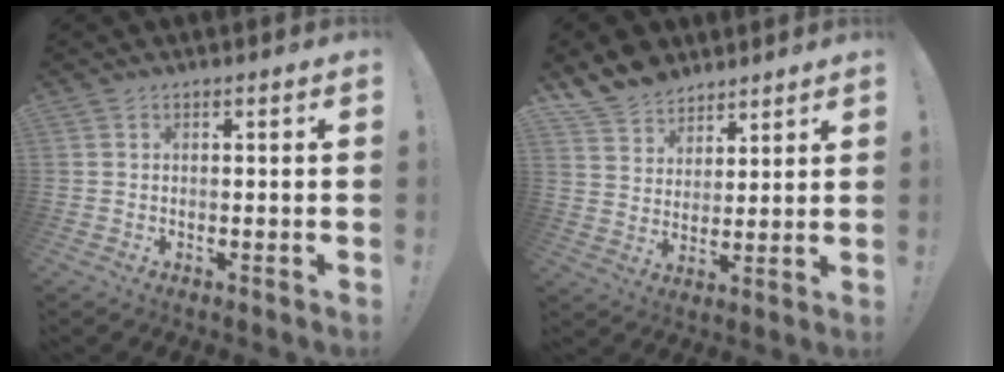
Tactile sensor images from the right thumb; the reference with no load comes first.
{"total": 9.4, "force": [7.8, 5.2, 0.9], "torque": [-0.026, -0.061, 0.156]}